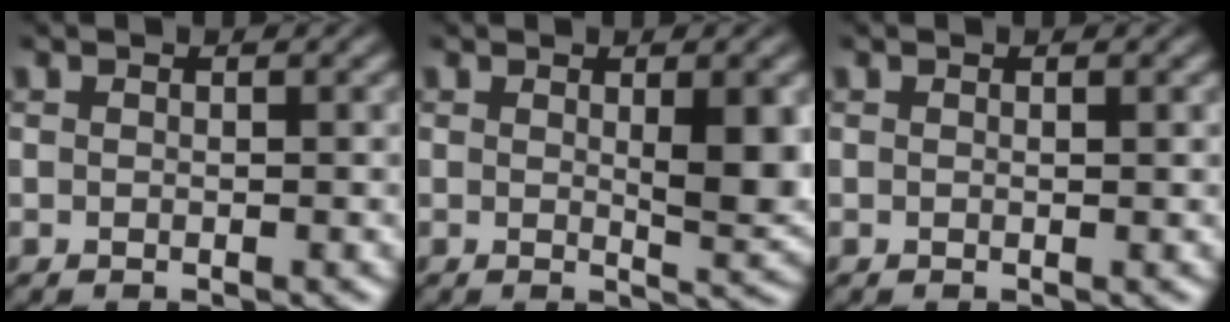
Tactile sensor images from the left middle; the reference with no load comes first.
{"total": 3.9, "force": [0.6, 1.0, 3.7], "torque": [-0.054, -0.005, 0.012]}
{"total": 0.0}